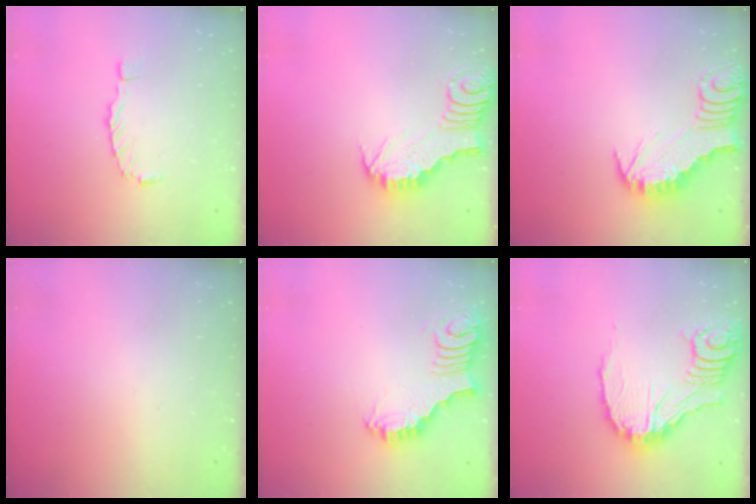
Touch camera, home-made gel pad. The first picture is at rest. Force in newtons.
{"total": 3.0, "press": 3.0, "slide": 0.3}
{"total": 2.8, "press": 2.8, "slide": 0.2}
{"total": 0.0}
{"total": 3.4, "press": 3.4, "slide": 0.6}
{"total": 16.1, "press": 16.0, "slide": 1.9}